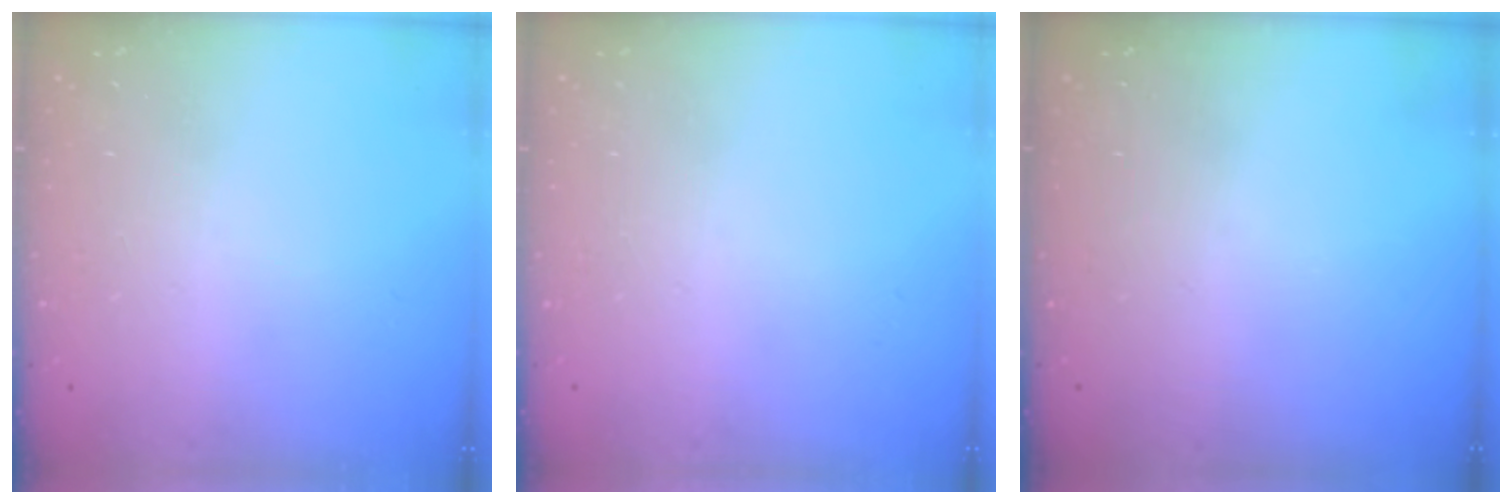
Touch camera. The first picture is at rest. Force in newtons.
{"total": 0.0}
{"total": 0.0}